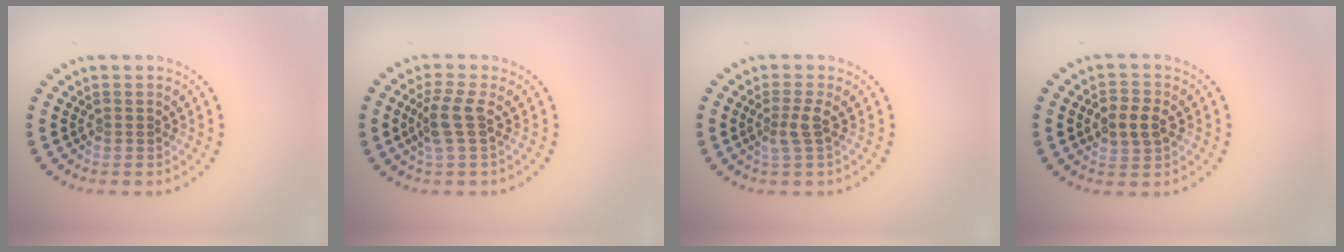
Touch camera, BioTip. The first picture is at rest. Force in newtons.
{"total": 2.5, "press": 1.9, "slide": 1.6}
{"total": 1.8, "press": 1.4, "slide": 1.1}
{"total": 2.8, "press": 2.8, "slide": 0.1}